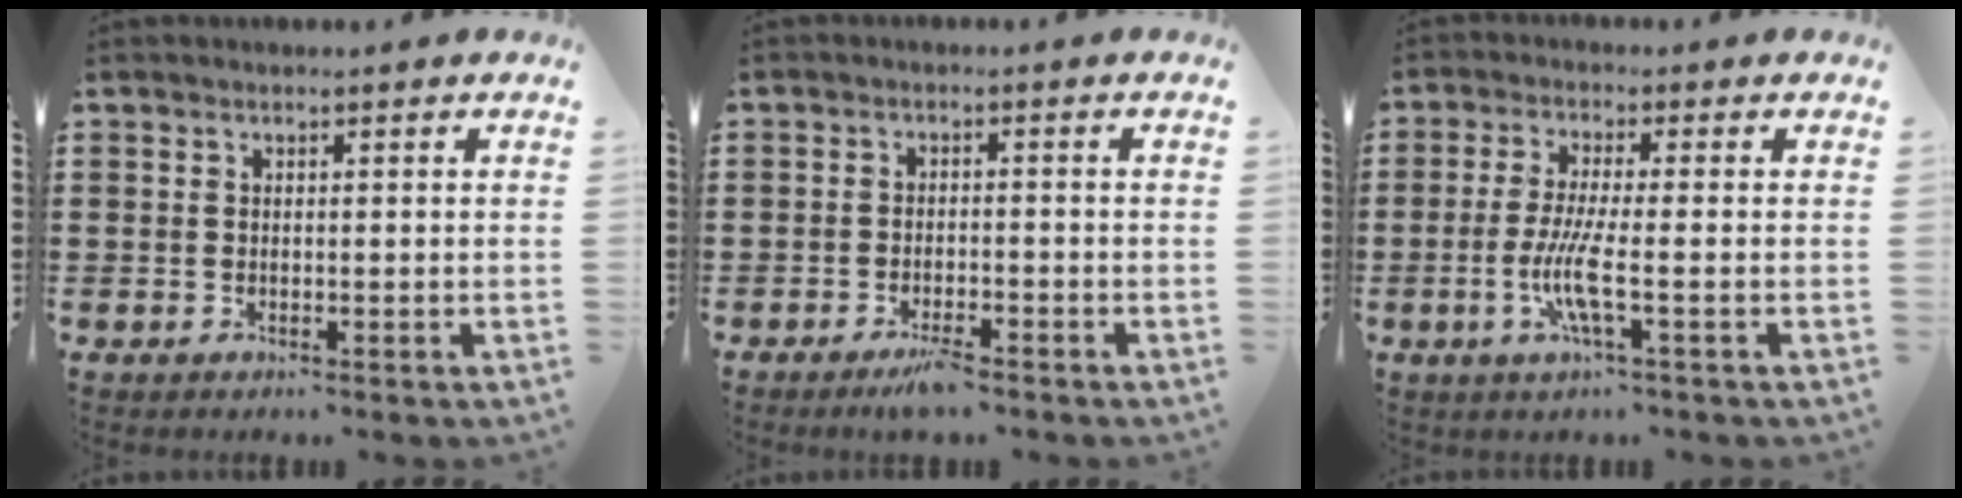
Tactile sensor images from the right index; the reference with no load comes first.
{"total": 2.6, "force": [-2.0, 0.3, 1.6], "torque": [-0.026, 0.004, -0.037]}
{"total": 6.7, "force": [-1.7, 0.7, 6.5], "torque": [-0.146, -0.020, -0.039]}